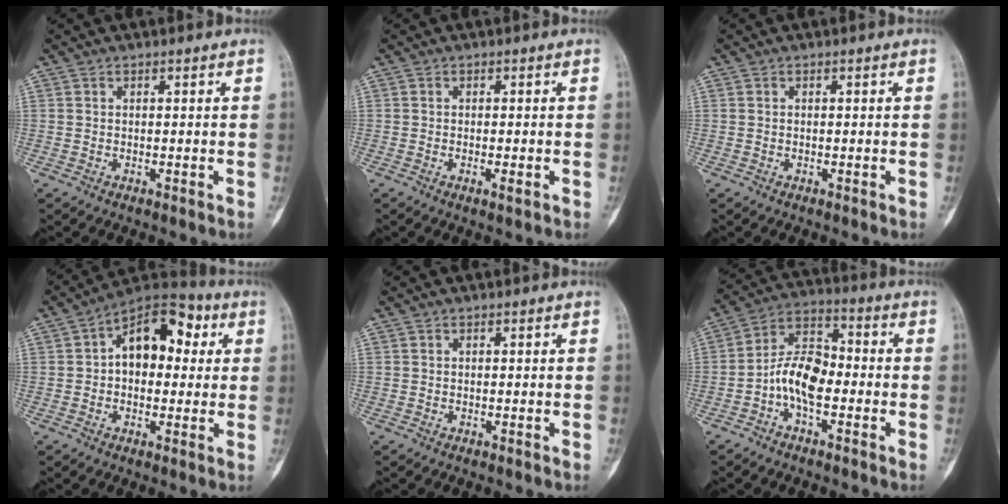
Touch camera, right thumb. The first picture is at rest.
{"total": 1.7, "force": [-0.7, 0.4, 1.5], "torque": [-0.021, -0.002, -0.011]}
{"total": 0.0}
{"total": 13.2, "force": [2.4, 8.5, 9.7], "torque": [-0.103, 0.030, 0.024]}
{"total": 0.0}
{"total": 10.0, "force": [-2.7, 5.3, 8.0], "torque": [-0.137, 0.041, -0.060]}